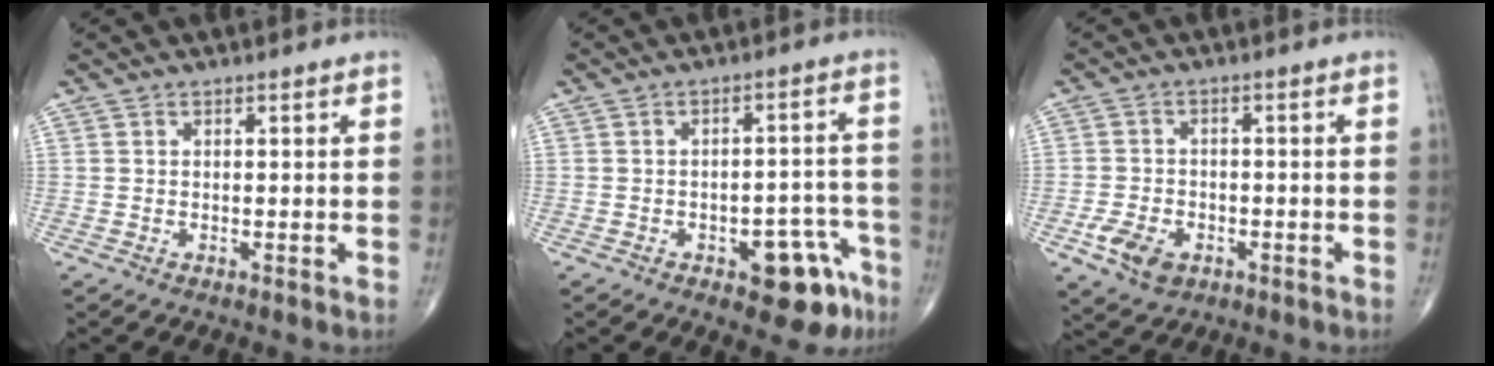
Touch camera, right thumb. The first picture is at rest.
{"total": 10.2, "force": [-5.3, 4.6, 7.3], "torque": [-0.057, 0.043, -0.060]}
{"total": 6.5, "force": [-2.7, 4.5, 3.8], "torque": [-0.068, 0.009, -0.044]}